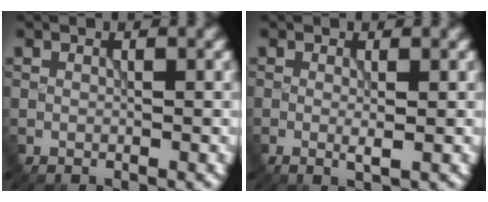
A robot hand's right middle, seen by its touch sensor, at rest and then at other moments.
{"total": 1.1, "force": [0.0, 0.1, 1.1], "torque": [-0.020, -0.002, -0.003]}